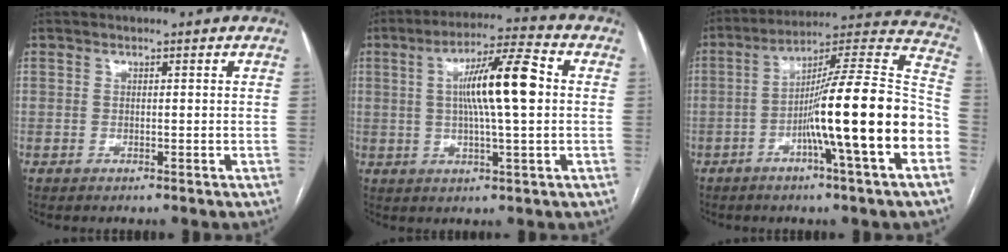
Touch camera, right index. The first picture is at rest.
{"total": 11.5, "force": [1.3, 0.9, 11.4], "torque": [-0.200, 0.015, 0.019]}
{"total": 20.4, "force": [-6.1, -0.4, 19.5], "torque": [-0.270, 0.011, -0.102]}